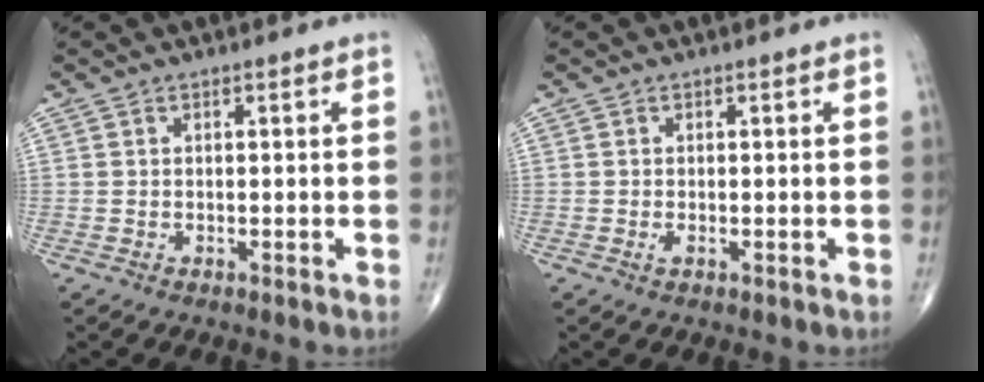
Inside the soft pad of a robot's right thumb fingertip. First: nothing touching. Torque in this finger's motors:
{"motor_torque": [-0.13, -0.02, 0.10, 0.12, 0.00]}